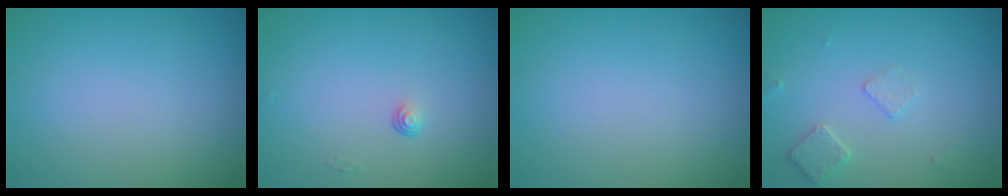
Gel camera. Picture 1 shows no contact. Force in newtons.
{"total": 0.6, "press": 0.4, "slide": 0.5}
{"total": 0.0}
{"total": 1.8, "press": 1.8, "slide": 0.3}